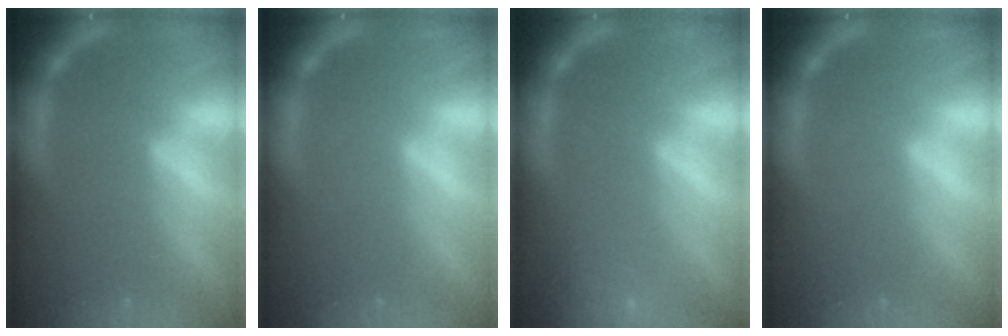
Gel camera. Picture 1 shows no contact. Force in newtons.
{"total": 0.0}
{"total": 9.1}
{"total": 0.0}